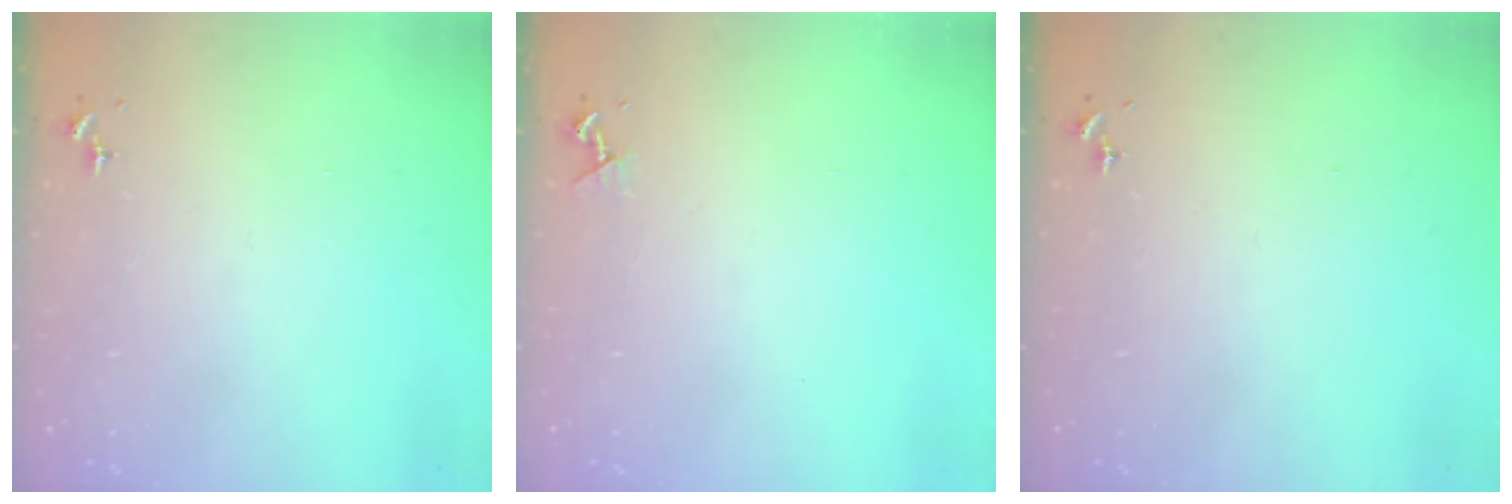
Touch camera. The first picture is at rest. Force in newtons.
{"total": 3.8, "press": 3.7, "slide": 0.6}
{"total": 0.0}